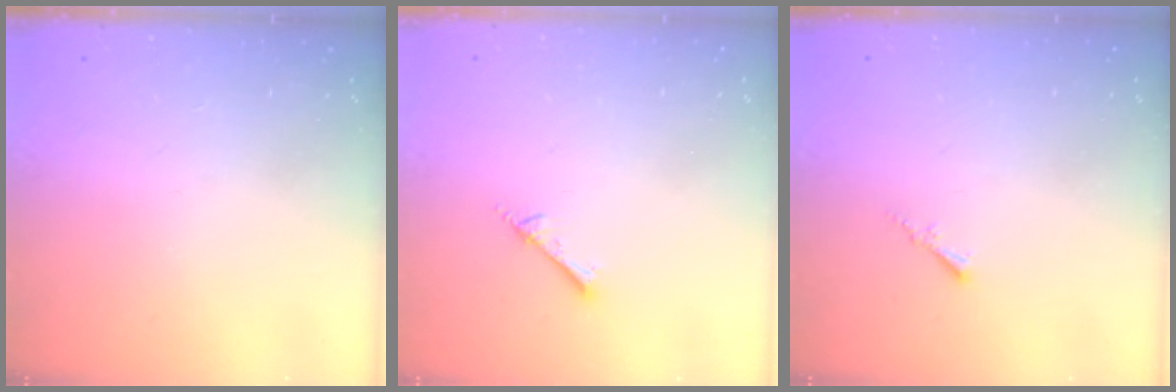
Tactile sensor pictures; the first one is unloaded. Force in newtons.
{"total": 2.4, "press": 2.4, "slide": 0.2}
{"total": 0.0}